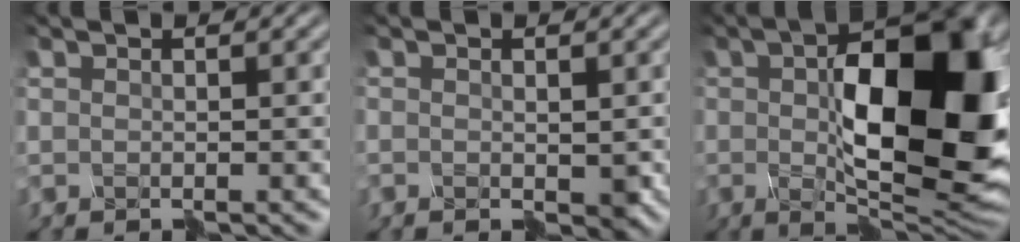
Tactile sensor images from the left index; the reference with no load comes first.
{"total": 1.4, "force": [-0.5, 0.5, 1.2], "torque": [-0.018, -0.005, -0.006]}
{"total": 12.8, "force": [0.2, 5.4, 11.6], "torque": [-0.169, 0.004, 0.003]}